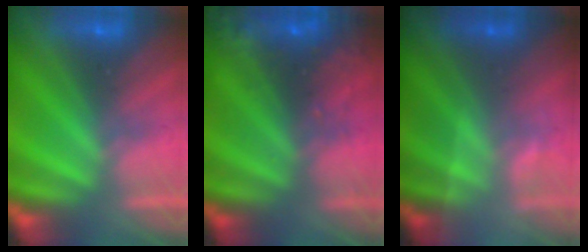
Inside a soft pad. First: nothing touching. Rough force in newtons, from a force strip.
{"total": 7.6}
{"total": 1.7}